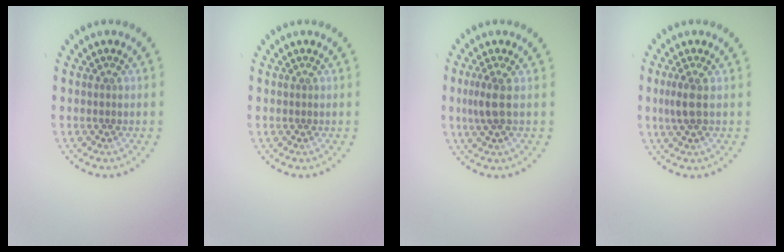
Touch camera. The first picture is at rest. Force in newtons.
{"total": 0.0}
{"total": 1.8, "press": 1.6, "slide": 1.0}
{"total": 1.7, "press": 1.6, "slide": 0.7}